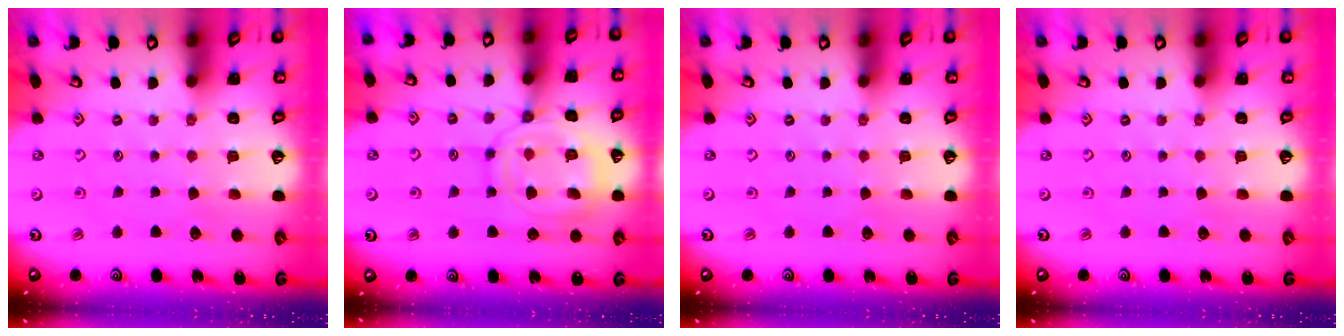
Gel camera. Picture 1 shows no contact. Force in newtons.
{"total": 14.4, "press": 14.3, "slide": 1.2}
{"total": 0.0}
{"total": 0.0}